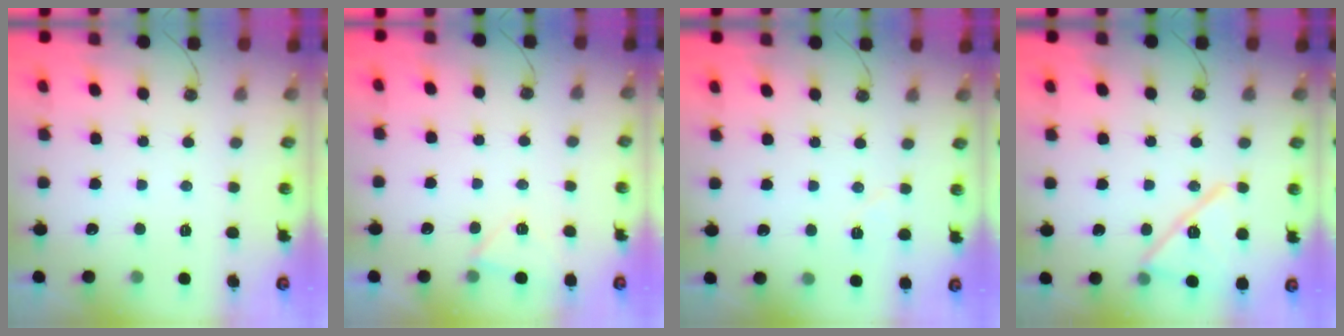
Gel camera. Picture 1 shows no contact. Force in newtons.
{"total": 3.8, "press": 3.8, "slide": 0.7}
{"total": 4.3, "press": 4.3, "slide": 0.4}
{"total": 14.0, "press": 14.0, "slide": 1.1}